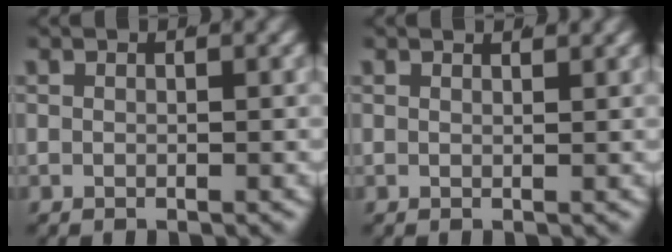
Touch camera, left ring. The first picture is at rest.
{"total": 1.0, "force": [0.9, -0.3, 0.2], "torque": [0.007, -0.002, 0.015]}